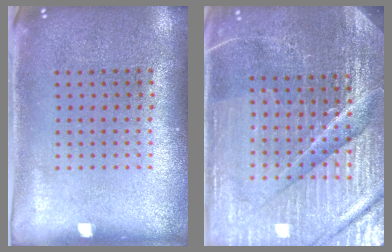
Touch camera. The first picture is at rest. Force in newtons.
{"total": 5.8, "press": 5.3, "slide": 2.4}